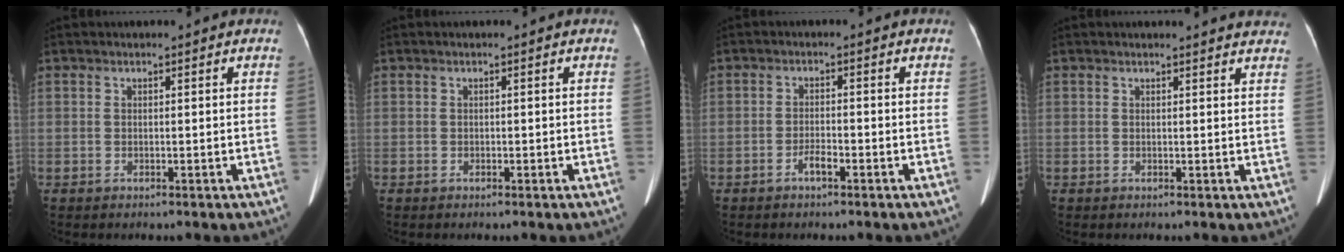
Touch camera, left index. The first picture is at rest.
{"total": 0.0}
{"total": 2.1, "force": [-1.5, 0.4, 1.4], "torque": [-0.027, -0.001, -0.024]}
{"total": 8.0, "force": [7.8, 1.0, 1.6], "torque": [-0.001, -0.003, 0.060]}